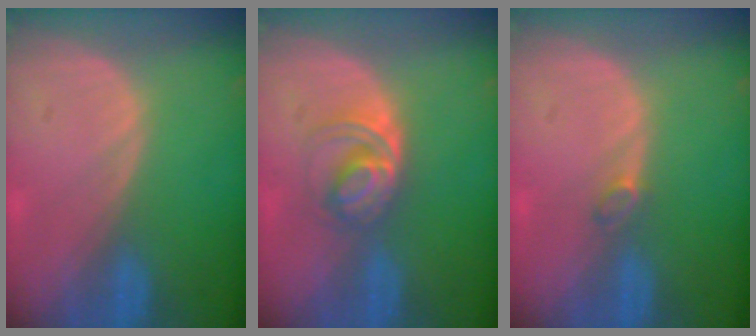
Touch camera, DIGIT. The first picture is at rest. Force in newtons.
{"total": 5.1, "press": 5.0, "slide": 1.3}
{"total": 1.2, "press": 1.2, "slide": 0.4}